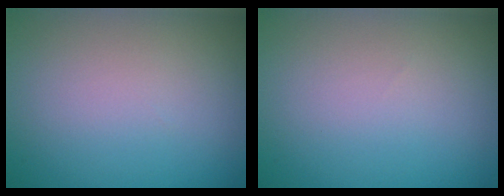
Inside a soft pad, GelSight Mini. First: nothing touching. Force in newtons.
{"total": 0.0}